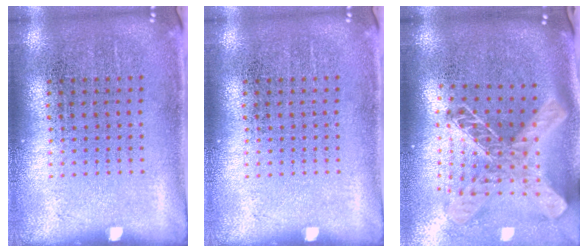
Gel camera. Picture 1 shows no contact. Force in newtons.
{"total": 0.0}
{"total": 2.3, "press": 1.7, "slide": 1.5}